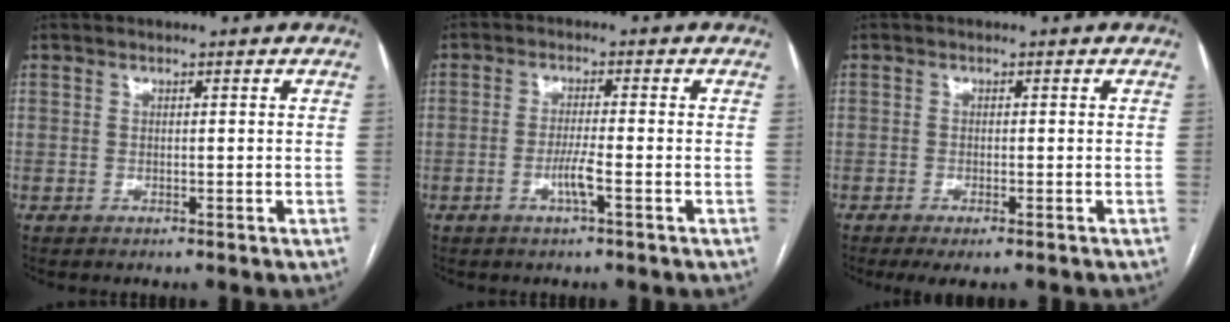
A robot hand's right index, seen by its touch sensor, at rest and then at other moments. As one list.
[{"total": 3.4, "force": [-1.4, -0.1, 3.1], "torque": [-0.062, -0.004, -0.028]}, {"total": 4.4, "force": [-3.3, 0.9, 2.7], "torque": [-0.035, -0.009, -0.046]}]